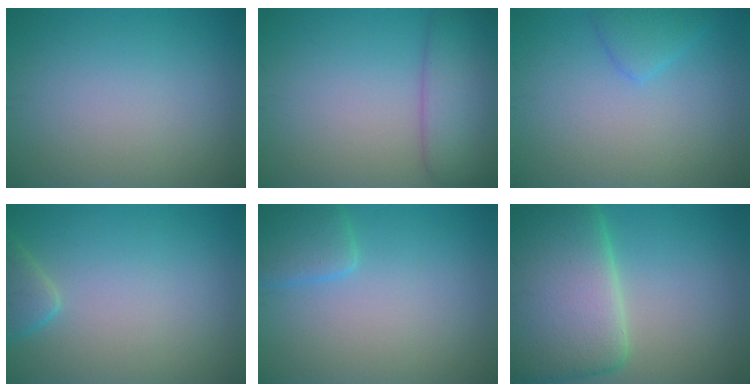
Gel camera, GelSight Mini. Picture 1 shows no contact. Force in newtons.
{"total": 5.1, "press": 5.0, "slide": 0.5}
{"total": 1.9, "press": 1.9, "slide": 0.2}
{"total": 2.0, "press": 2.0, "slide": 0.2}
{"total": 2.6, "press": 2.6, "slide": 0.2}
{"total": 13.0, "press": 13.0, "slide": 0.7}